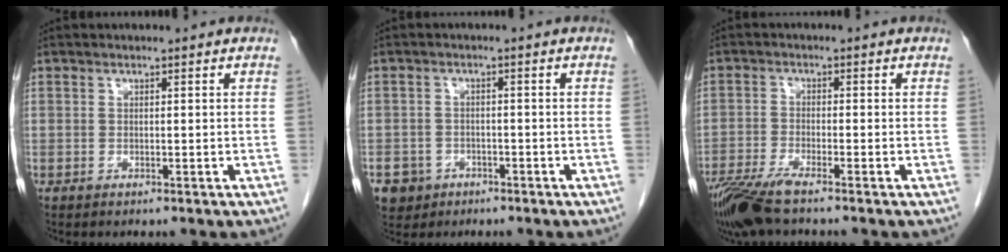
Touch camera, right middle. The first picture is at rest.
{"total": 5.4, "force": [-2.8, 4.5, 0.7], "torque": [-0.013, 0.008, -0.041]}
{"total": 7.3, "force": [-5.6, 0.5, 4.7], "torque": [-0.090, -0.020, -0.107]}